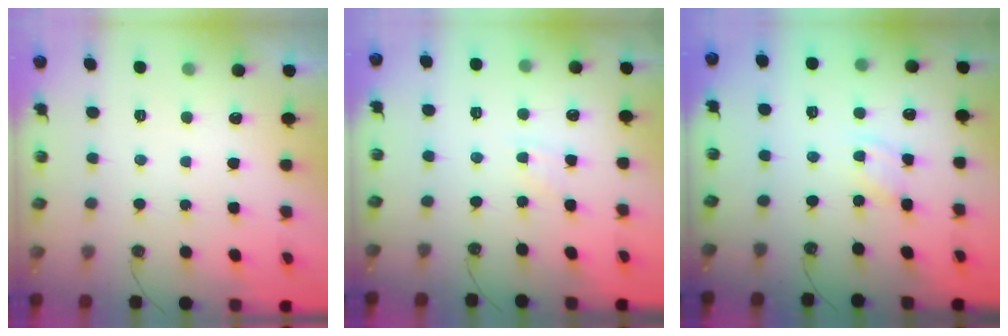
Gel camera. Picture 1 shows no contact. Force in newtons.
{"total": 4.2, "press": 4.1, "slide": 0.6}
{"total": 2.9, "press": 2.8, "slide": 0.5}